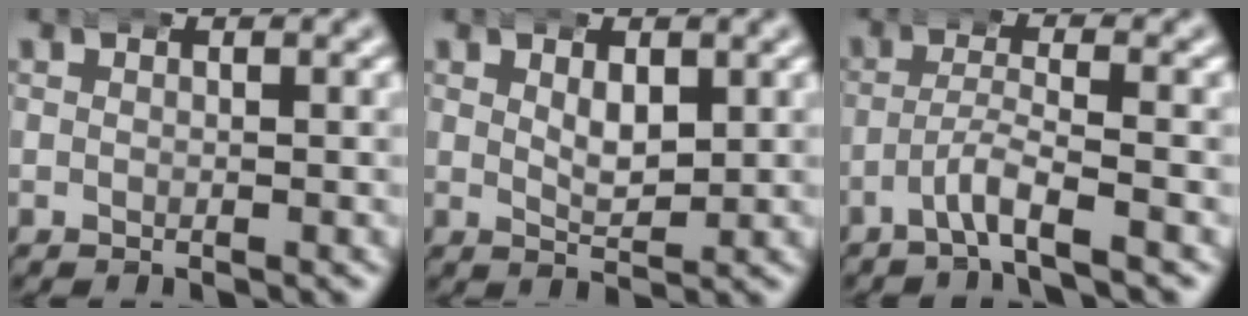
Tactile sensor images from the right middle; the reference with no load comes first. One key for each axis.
{"total": 2.7, "fx": 1.2, "fy": 1.3, "fz": 2.0, "tx": -0.030, "ty": -0.009, "tz": 0.025}
{"total": 2.8, "fx": -2.2, "fy": -0.3, "fz": 1.8, "tx": -0.030, "ty": 0.005, "tz": -0.042}